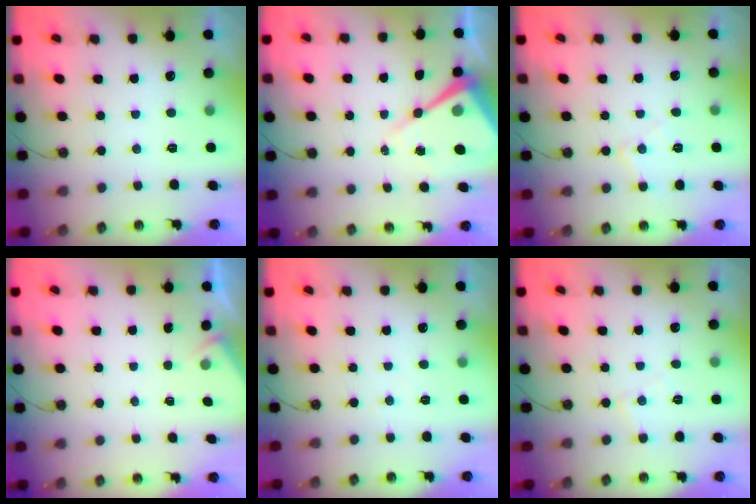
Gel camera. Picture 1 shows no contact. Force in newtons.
{"total": 13.5, "press": 13.5, "slide": 1.0}
{"total": 6.2, "press": 6.2, "slide": 0.5}
{"total": 2.5, "press": 2.5, "slide": 0.4}
{"total": 3.2, "press": 3.1, "slide": 0.6}
{"total": 5.0, "press": 4.9, "slide": 0.7}